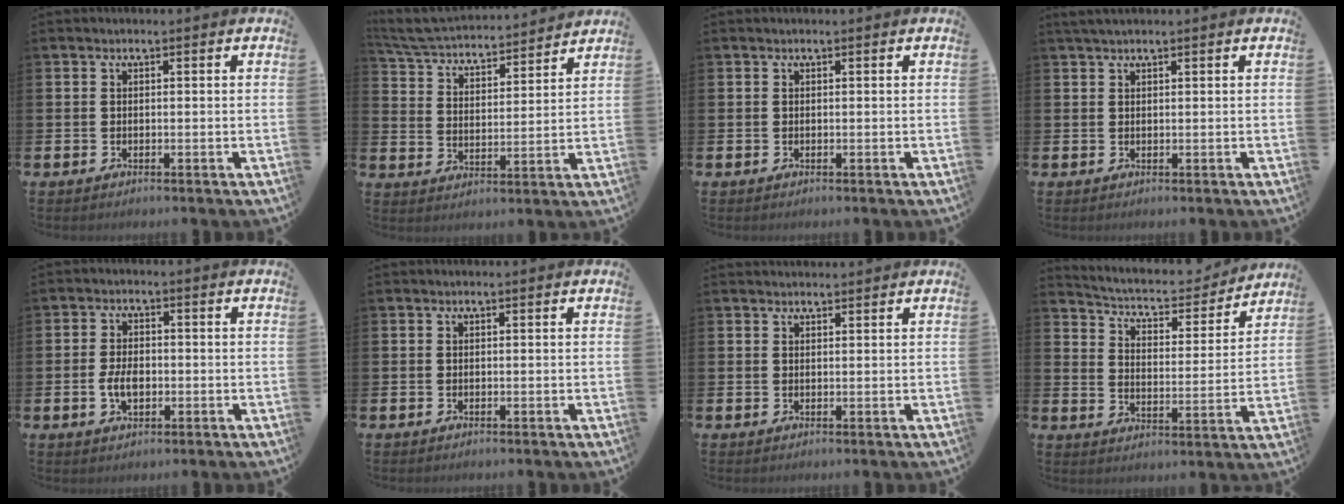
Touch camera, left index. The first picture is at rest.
{"total": 5.4, "force": [5.3, 0.8, 0.9], "torque": [-0.046, -0.044, 0.089]}
{"total": 0.0}
{"total": 1.6, "force": [1.3, 0.2, 0.8], "torque": [-0.016, 0.005, 0.024]}
{"total": 3.8, "force": [-0.6, 2.3, 3.0], "torque": [-0.053, -0.002, -0.015]}
{"total": 0.0}
{"total": 1.3, "force": [1.2, 0.2, 0.1], "torque": [0.008, -0.003, 0.020]}
{"total": 5.6, "force": [5.2, 1.6, 1.4], "torque": [-0.053, -0.043, 0.083]}